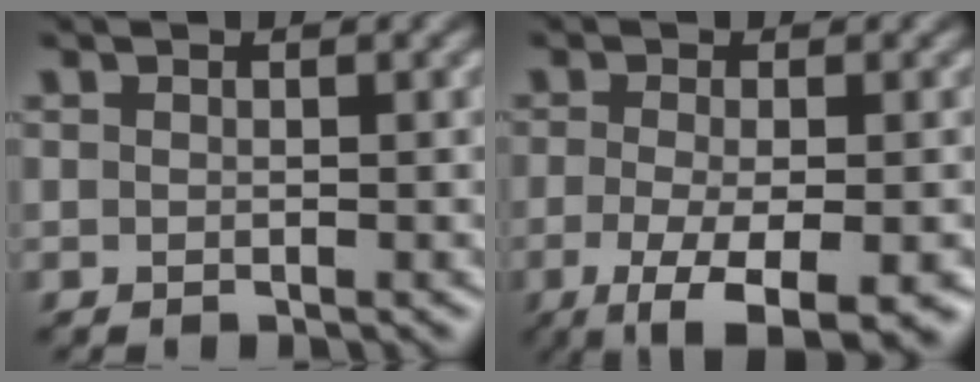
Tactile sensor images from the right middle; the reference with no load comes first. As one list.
[{"total": 7.2, "force": [-3.4, 2.1, 6.0], "torque": [-0.102, -0.011, -0.052]}]